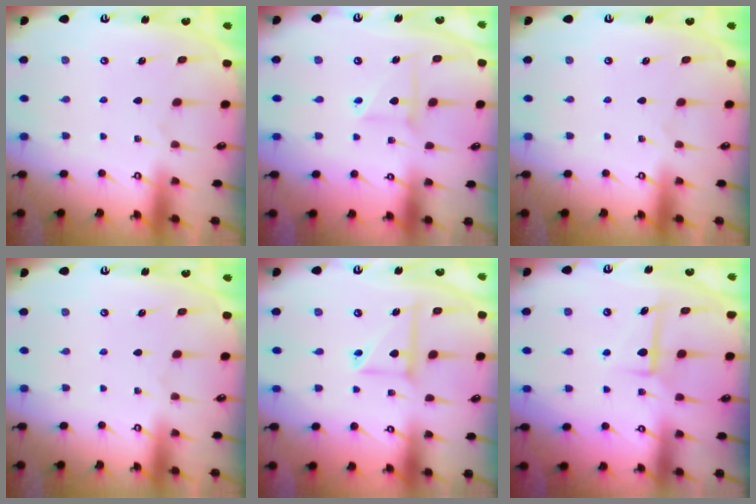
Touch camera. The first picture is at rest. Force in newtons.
{"total": 4.0, "press": 3.9, "slide": 0.7}
{"total": 0.0}
{"total": 0.0}
{"total": 7.8, "press": 7.8, "slide": 0.5}
{"total": 5.9, "press": 5.8, "slide": 0.4}